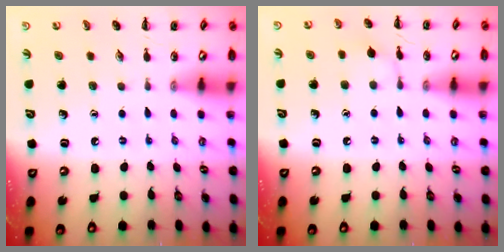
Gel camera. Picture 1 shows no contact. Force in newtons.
{"total": 6.6, "press": 6.4, "slide": 1.7}